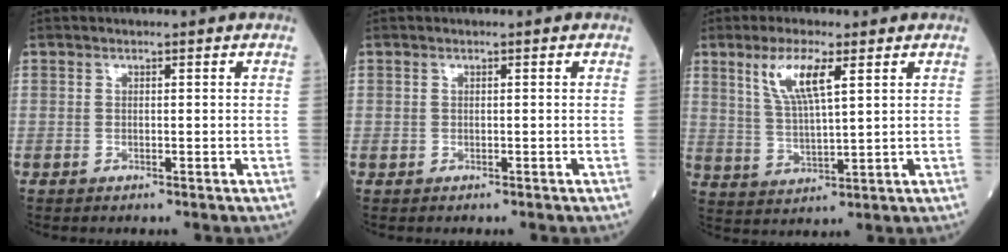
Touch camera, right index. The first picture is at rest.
{"total": 0.8, "force": [-0.1, 0.7, 0.4], "torque": [-0.016, 0.009, 0.001]}
{"total": 8.1, "force": [3.7, 1.9, 6.9], "torque": [-0.144, 0.006, 0.076]}